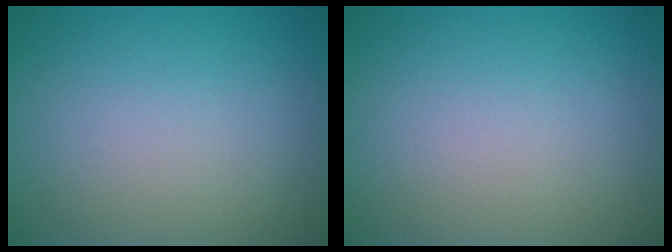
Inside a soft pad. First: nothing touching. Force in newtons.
{"total": 0.0}